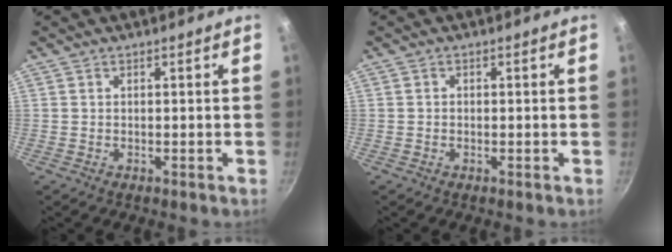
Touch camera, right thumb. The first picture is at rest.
{"total": 0.7, "force": [0.0, 0.6, 0.3], "torque": [-0.004, 0.005, 0.000]}